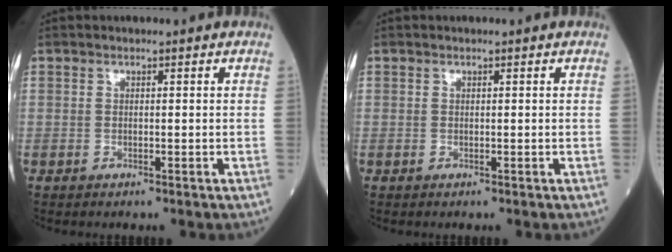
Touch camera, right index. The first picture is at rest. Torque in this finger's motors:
{"motor_torque": [0.00, 0.06, 0.04, -0.01]}